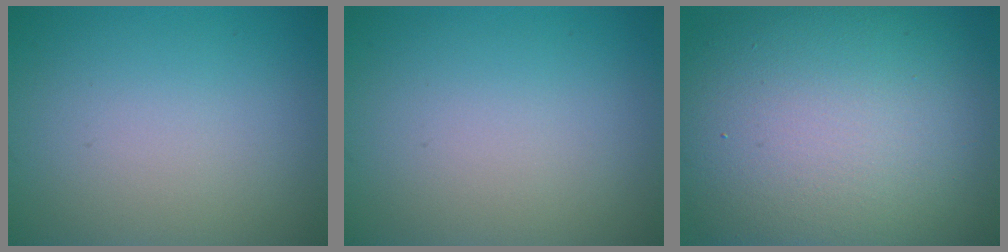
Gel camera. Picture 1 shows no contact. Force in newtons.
{"total": 0.0}
{"total": 15.5, "press": 15.5, "slide": 1.0}